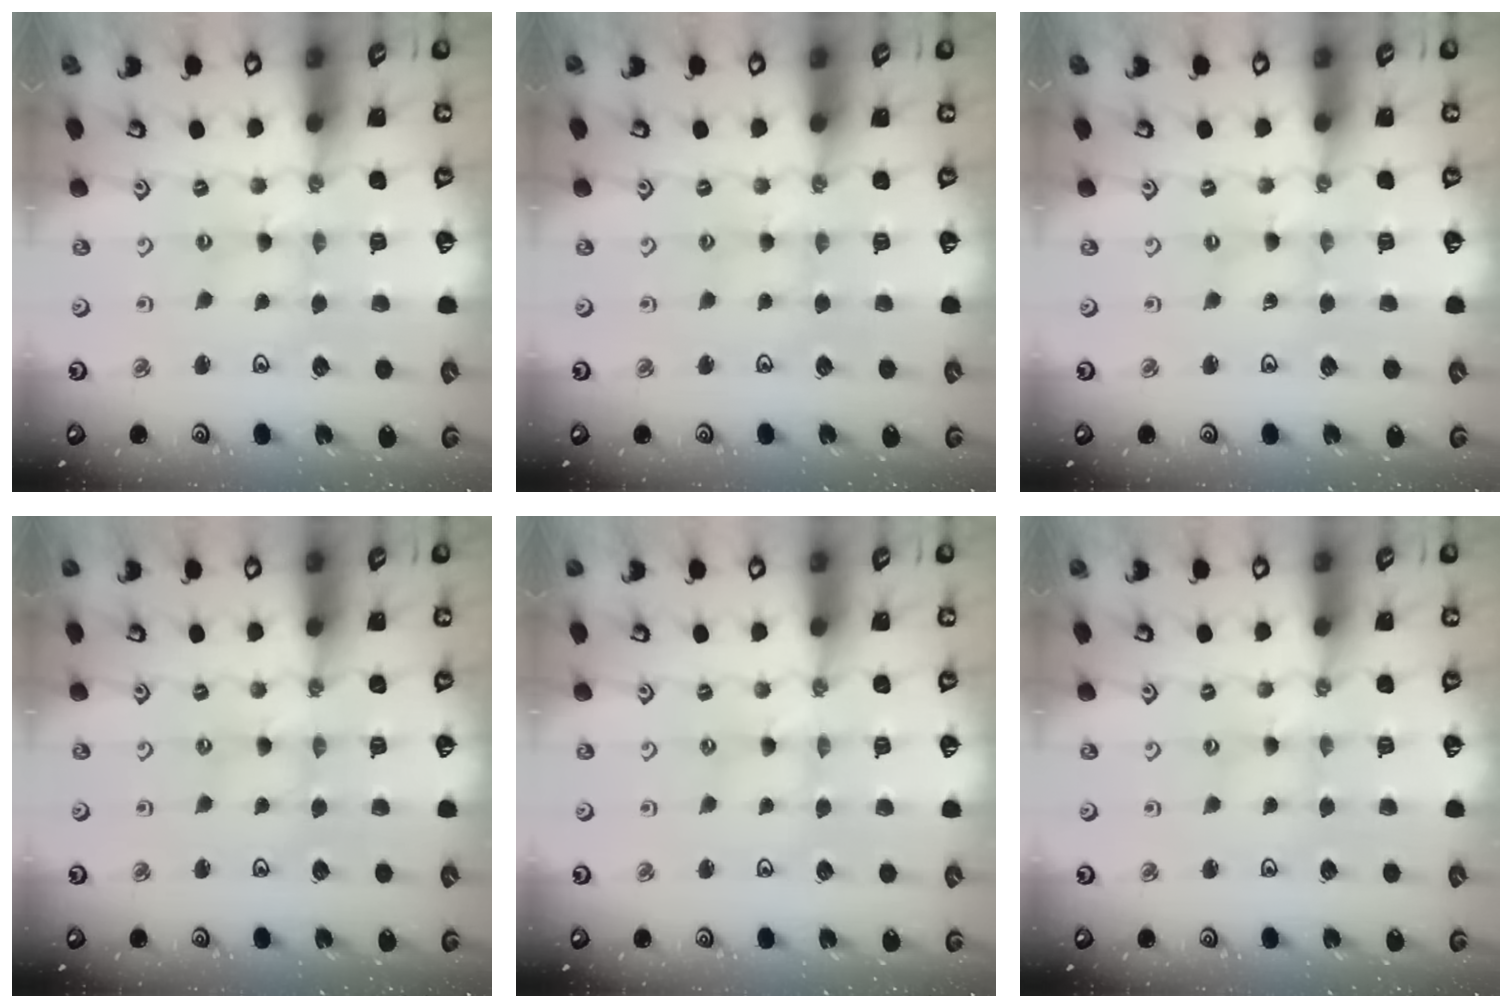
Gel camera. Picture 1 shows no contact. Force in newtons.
{"total": 2.4, "press": 2.4, "slide": 0.4}
{"total": 0.0}
{"total": 0.0}
{"total": 0.0}
{"total": 0.9, "press": 0.9, "slide": 0.1}